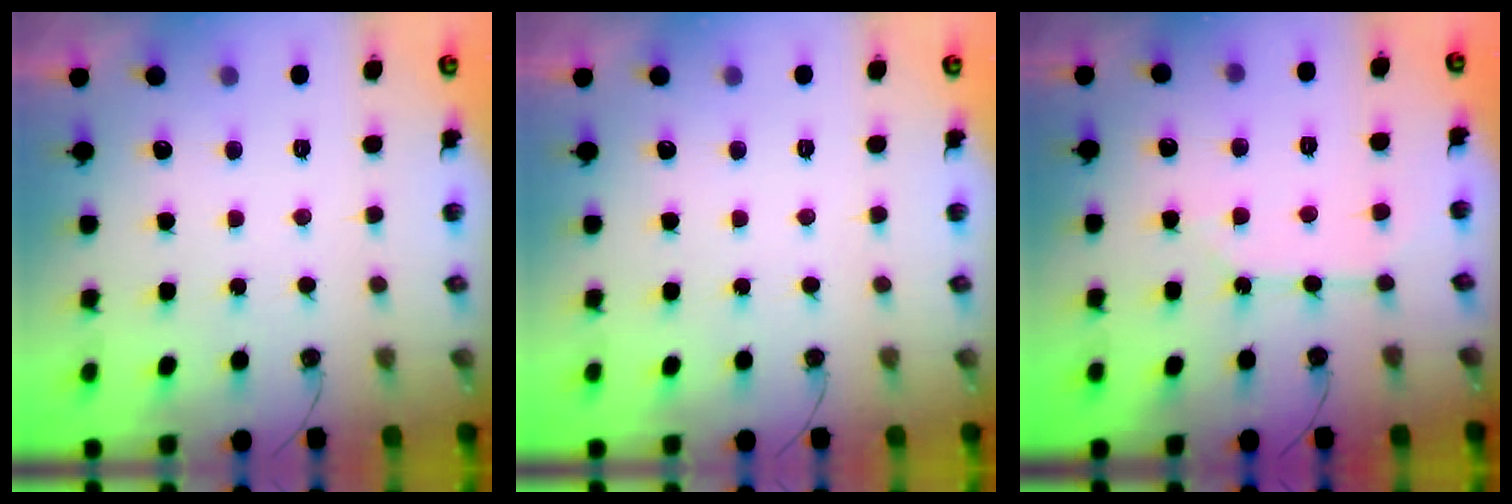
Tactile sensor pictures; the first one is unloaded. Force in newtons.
{"total": 0.0}
{"total": 3.1, "press": 3.1, "slide": 0.3}